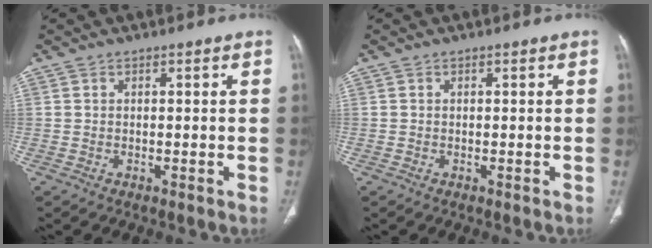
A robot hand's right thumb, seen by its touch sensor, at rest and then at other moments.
{"total": 0.0}